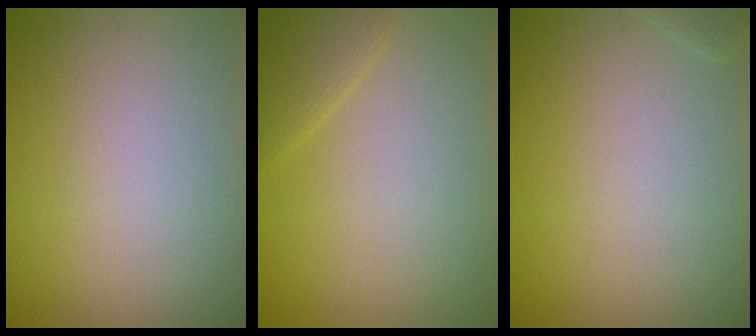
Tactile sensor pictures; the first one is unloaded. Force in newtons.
{"total": 1.7, "press": 1.7, "slide": 0.1}
{"total": 0.5, "press": 0.5, "slide": 0.1}